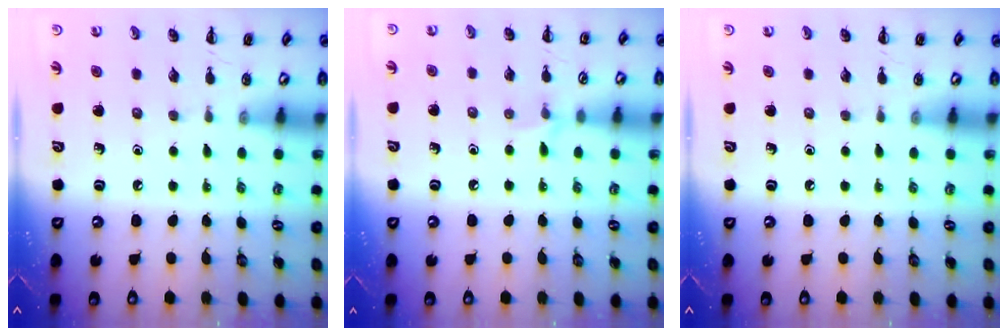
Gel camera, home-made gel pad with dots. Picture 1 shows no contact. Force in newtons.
{"total": 5.2, "press": 4.9, "slide": 1.8}
{"total": 0.0}